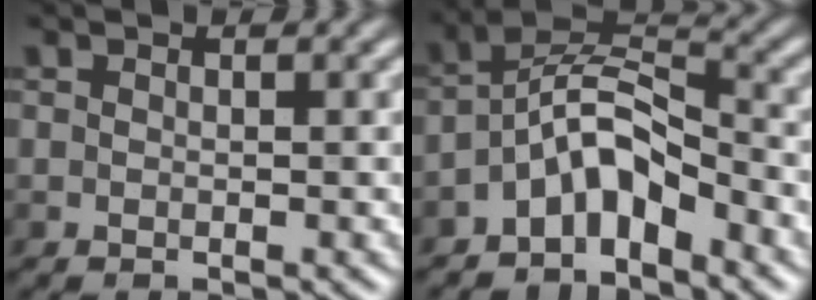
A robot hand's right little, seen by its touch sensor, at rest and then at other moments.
{"total": 4.9, "force": [-3.4, 1.6, 3.1], "torque": [-0.047, 0.020, -0.068]}